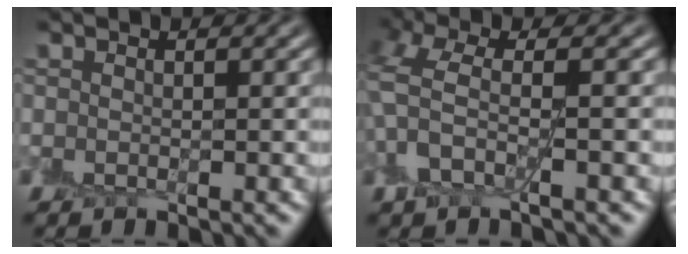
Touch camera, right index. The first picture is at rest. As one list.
[{"total": 3.4, "force": [0.4, 1.6, 3.0], "torque": [-0.068, 0.005, 0.004]}]